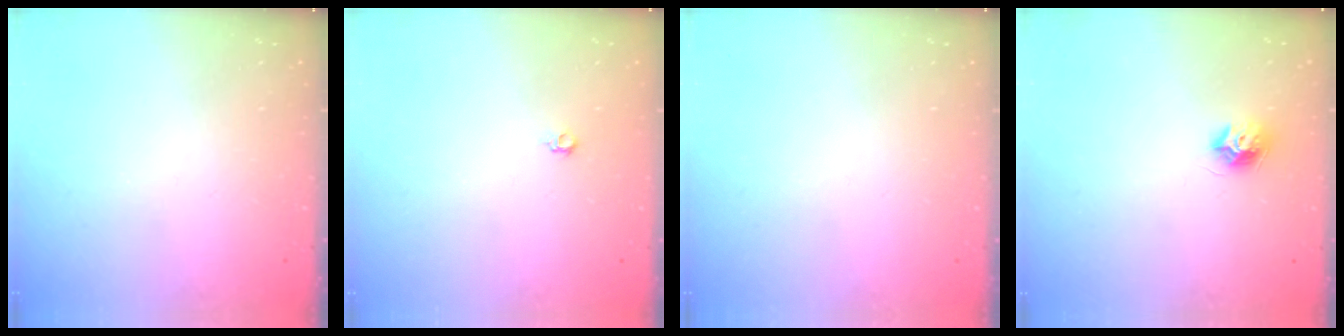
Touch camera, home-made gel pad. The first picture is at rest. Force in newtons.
{"total": 3.5, "press": 3.4, "slide": 0.6}
{"total": 0.0}
{"total": 7.9, "press": 7.9, "slide": 0.4}